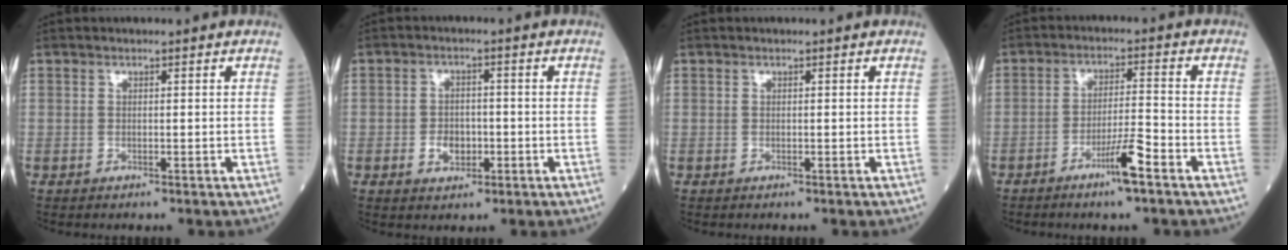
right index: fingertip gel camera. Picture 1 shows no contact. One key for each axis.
{"total": 3.7, "fx": -1.0, "fy": 2.6, "fz": 2.4, "tx": -0.038, "ty": 0.004, "tz": -0.013}
{"total": 0.0}
{"total": 5.8, "fx": -3.5, "fy": -0.1, "fz": 4.6, "tx": -0.081, "ty": -0.005, "tz": -0.065}